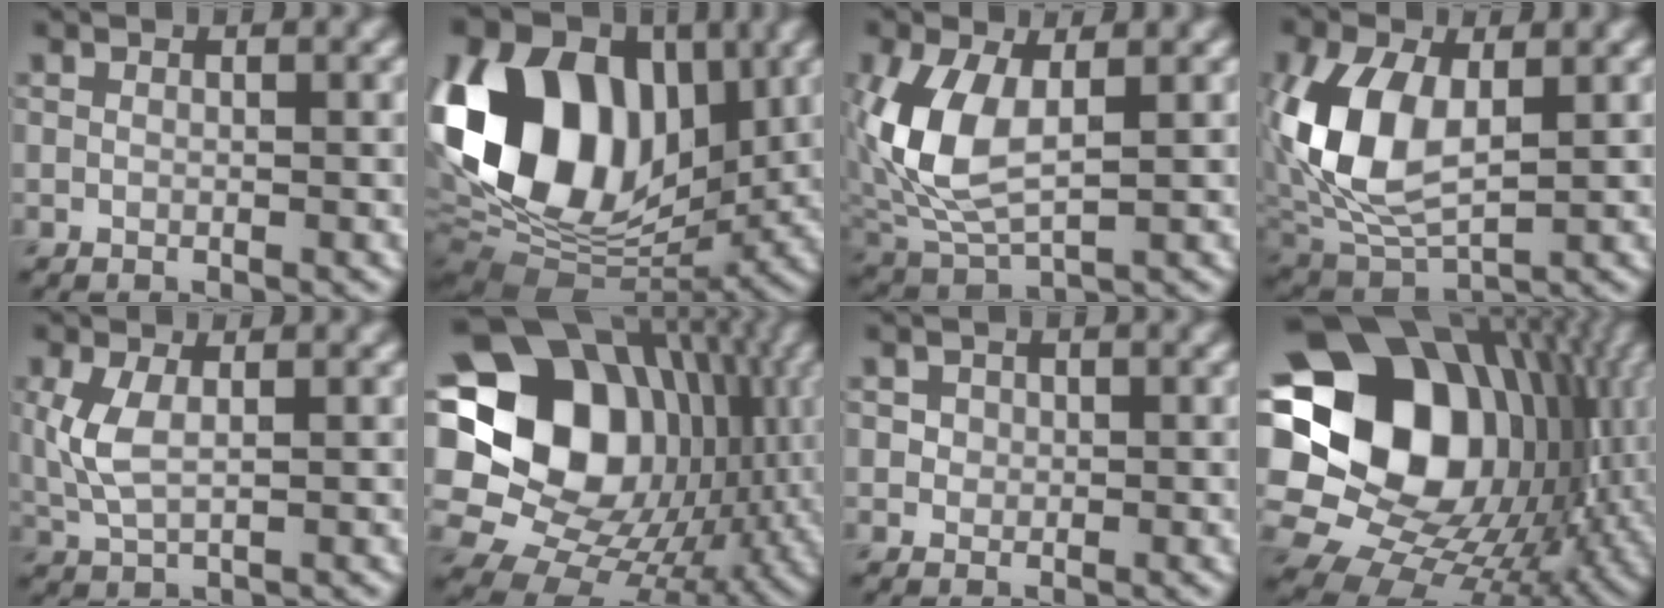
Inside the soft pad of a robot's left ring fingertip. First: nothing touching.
{"total": 16.0, "force": [1.5, 11.6, 10.9], "torque": [-0.205, 0.008, 0.012]}
{"total": 7.2, "force": [1.0, 4.1, 5.8], "torque": [-0.145, -0.005, 0.022]}
{"total": 8.4, "force": [1.1, 5.2, 6.6], "torque": [-0.155, -0.003, 0.021]}
{"total": 3.4, "force": [0.6, 1.7, 2.9], "torque": [-0.074, 0.001, 0.014]}
{"total": 20.1, "force": [3.5, 16.4, 11.1], "torque": [-0.210, 0.022, 0.067]}
{"total": 1.1, "force": [0.3, 1.0, 0.3], "torque": [0.000, -0.004, 0.011]}
{"total": 21.5, "force": [3.5, 16.4, 13.5], "torque": [-0.261, 0.014, 0.072]}